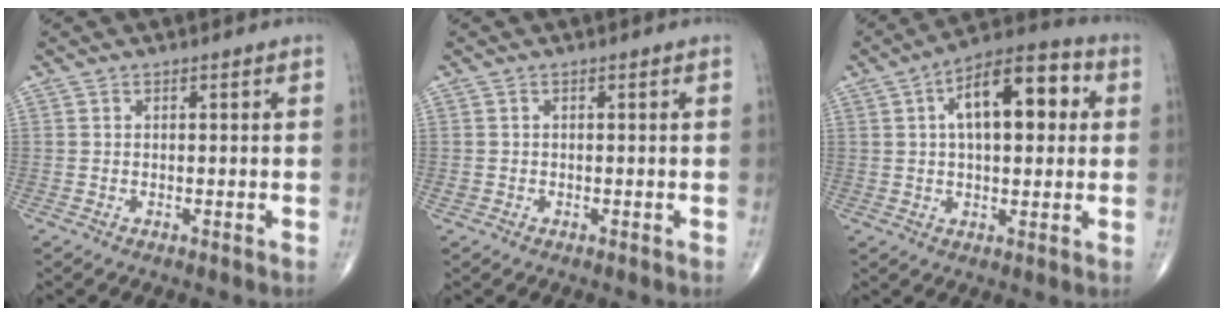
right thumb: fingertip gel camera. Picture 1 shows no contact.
{"total": 0.6, "force": [-0.2, 0.6, 0.1], "torque": [-0.003, 0.002, -0.003]}
{"total": 15.3, "force": [3.6, 7.2, 13.0], "torque": [-0.177, 0.024, 0.048]}